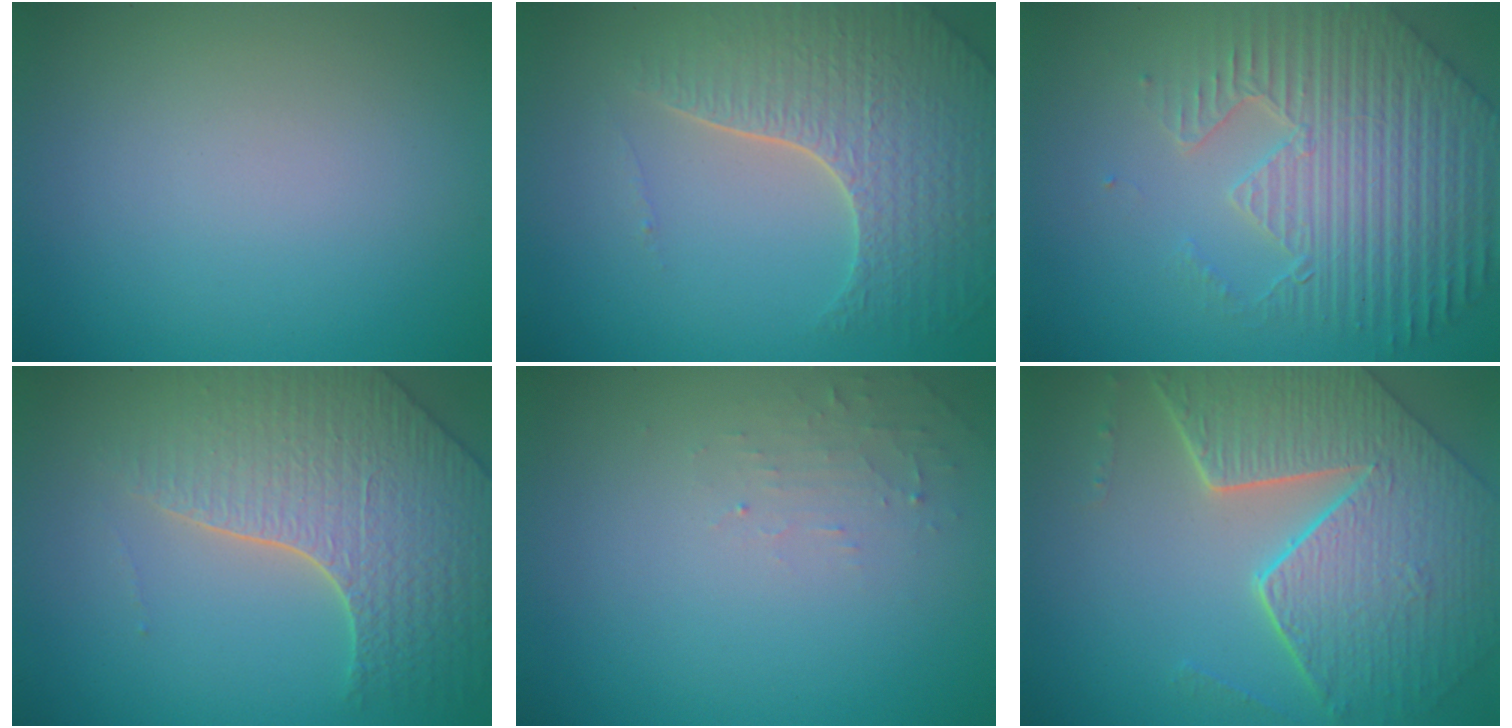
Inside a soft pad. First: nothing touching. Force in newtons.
{"total": 6.1, "press": 4.9, "slide": 3.7}
{"total": 6.9, "press": 5.4, "slide": 4.3}
{"total": 6.1, "press": 5.1, "slide": 3.3}
{"total": 1.2, "press": 1.2, "slide": 0.3}
{"total": 8.8, "press": 6.3, "slide": 6.2}